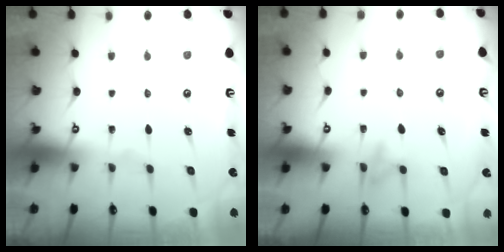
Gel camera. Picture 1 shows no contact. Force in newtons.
{"total": 7.2, "press": 7.2, "slide": 0.7}